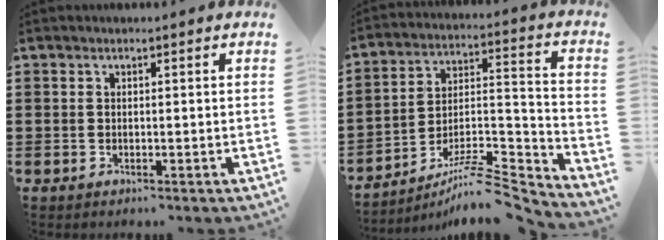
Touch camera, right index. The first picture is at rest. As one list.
[{"total": 7.7, "force": [-6.5, 1.6, 3.9], "torque": [-0.055, 0.010, -0.125]}]